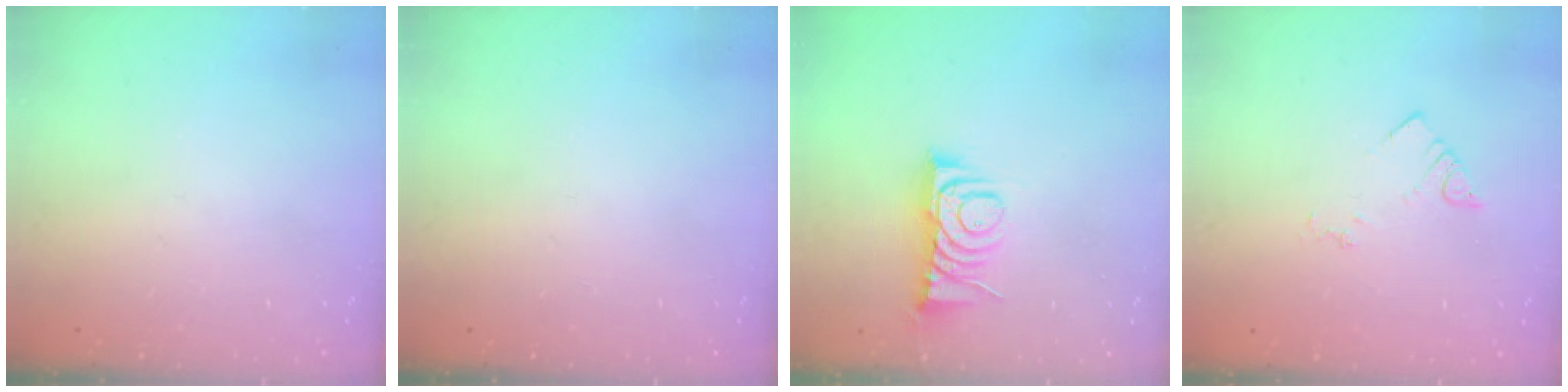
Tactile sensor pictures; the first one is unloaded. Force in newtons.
{"total": 0.0}
{"total": 7.4, "press": 7.4, "slide": 0.4}
{"total": 2.4, "press": 2.3, "slide": 0.4}